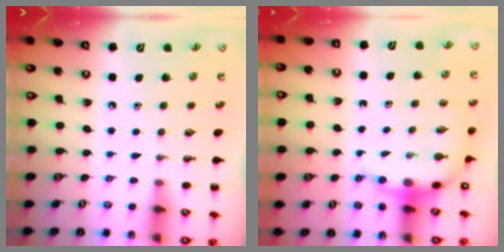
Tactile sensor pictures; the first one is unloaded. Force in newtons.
{"total": 6.9, "press": 6.7, "slide": 1.8}